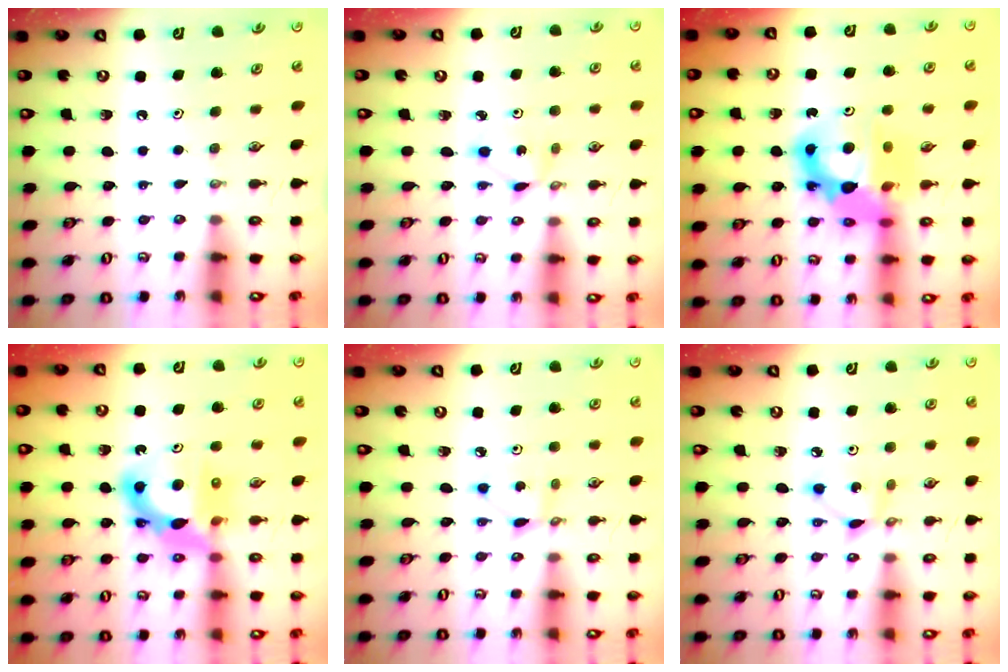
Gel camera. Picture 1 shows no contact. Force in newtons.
{"total": 2.1, "press": 2.1, "slide": 0.3}
{"total": 14.0, "press": 13.9, "slide": 1.7}
{"total": 11.5, "press": 11.4, "slide": 1.0}
{"total": 2.9, "press": 2.9, "slide": 0.1}
{"total": 4.4, "press": 4.4, "slide": 0.2}